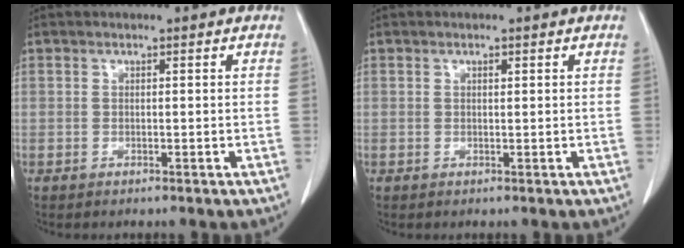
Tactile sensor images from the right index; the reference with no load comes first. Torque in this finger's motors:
{"motor_torque": [-0.07, 0.06, -0.08, -0.01]}